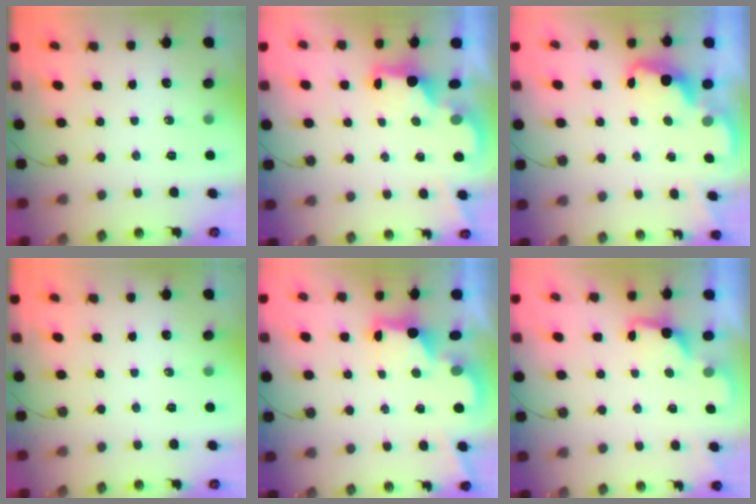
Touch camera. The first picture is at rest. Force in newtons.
{"total": 2.1, "press": 1.9, "slide": 0.8}
{"total": 2.5, "press": 2.4, "slide": 0.7}
{"total": 0.0}
{"total": 2.6, "press": 2.5, "slide": 0.9}
{"total": 1.8, "press": 1.5, "slide": 1.0}